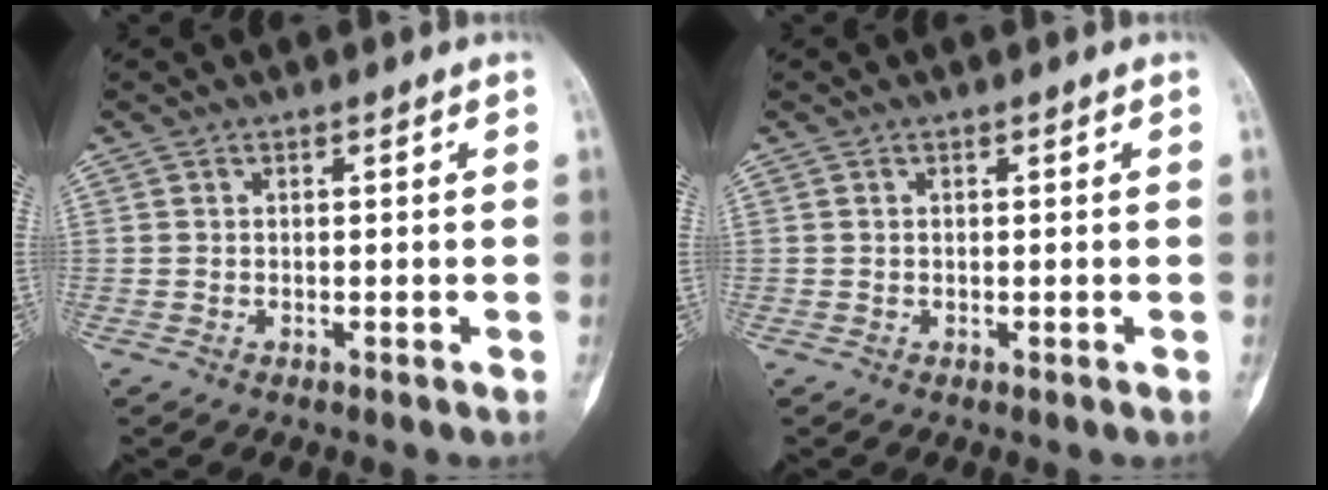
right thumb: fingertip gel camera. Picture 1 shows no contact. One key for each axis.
{"total": 0.0}